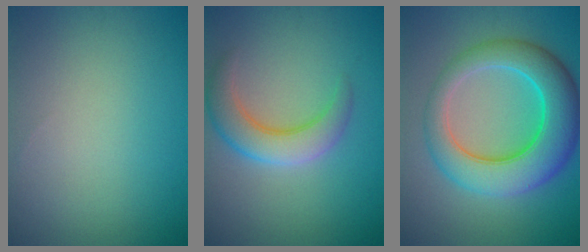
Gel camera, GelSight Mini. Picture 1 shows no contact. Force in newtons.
{"total": 4.4, "press": 4.4, "slide": 0.3}
{"total": 8.7, "press": 8.7, "slide": 0.2}